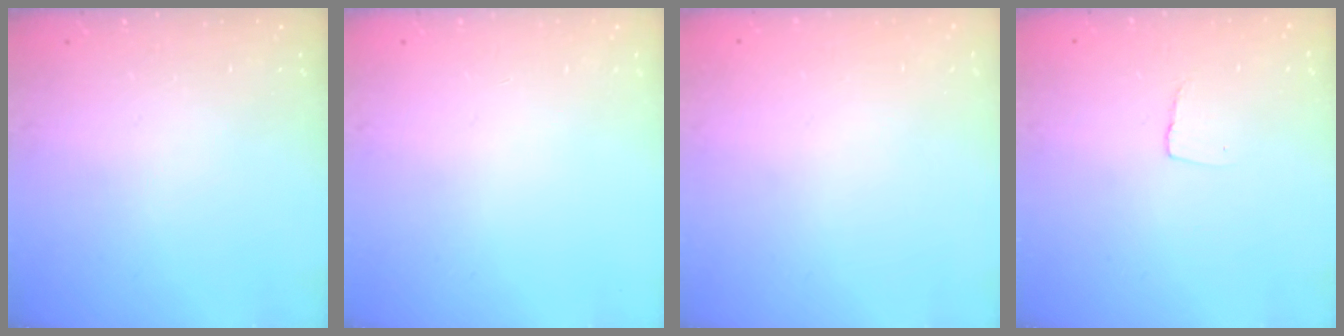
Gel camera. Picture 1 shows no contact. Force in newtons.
{"total": 0.0}
{"total": 0.0}
{"total": 3.6, "press": 3.6, "slide": 0.4}